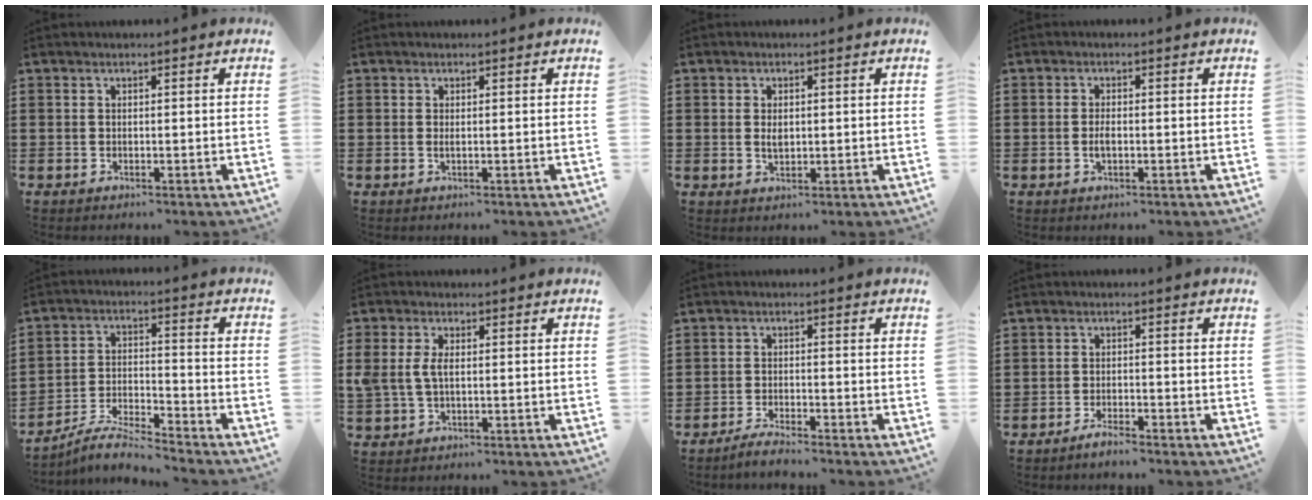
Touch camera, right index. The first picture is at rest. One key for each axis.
{"total": 0.6, "fx": 0.0, "fy": 0.1, "fz": 0.6, "tx": -0.012, "ty": -0.001, "tz": -0.001}
{"total": 2.1, "fx": 0.0, "fy": 1.2, "fz": 1.7, "tx": -0.036, "ty": 0.003, "tz": 0.000}
{"total": 1.5, "fx": -0.3, "fy": 0.6, "fz": 1.3, "tx": -0.024, "ty": 0.002, "tz": -0.006}
{"total": 5.7, "fx": -5.5, "fy": 0.2, "fz": 1.7, "tx": -0.048, "ty": -0.006, "tz": -0.110}
{"total": 4.0, "fx": 0.2, "fy": 2.0, "fz": 3.4, "tx": -0.099, "ty": -0.005, "tz": -0.007}
{"total": 2.4, "fx": -2.3, "fy": -0.1, "fz": 0.5, "tx": -0.011, "ty": 0.003, "tz": -0.047}
{"total": 2.0, "fx": -1.9, "fy": 0.1, "fz": 0.6, "tx": -0.013, "ty": 0.002, "tz": -0.035}